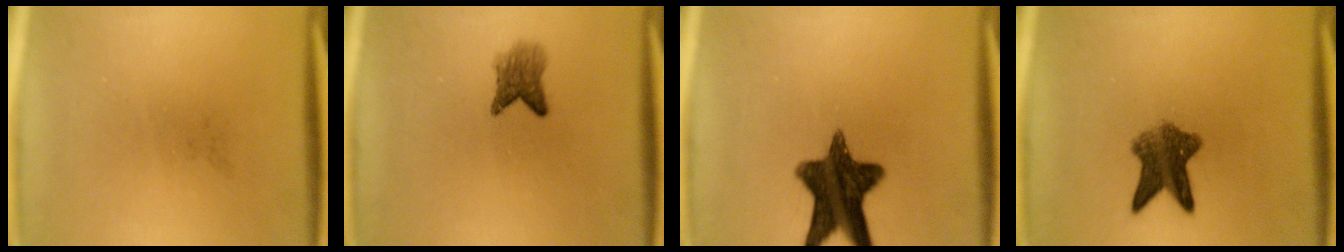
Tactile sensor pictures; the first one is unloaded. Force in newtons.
{"total": 3.2}
{"total": 13.0}
{"total": 6.8}